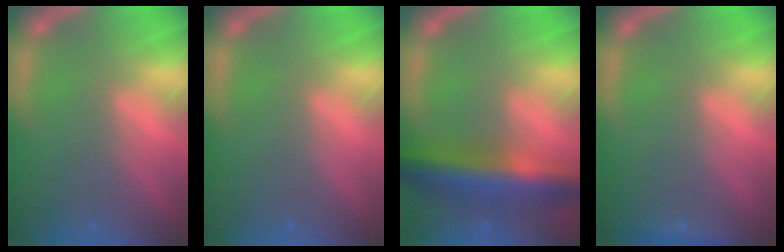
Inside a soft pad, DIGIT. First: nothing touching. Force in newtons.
{"total": 0.0}
{"total": 7.9}
{"total": 0.9}